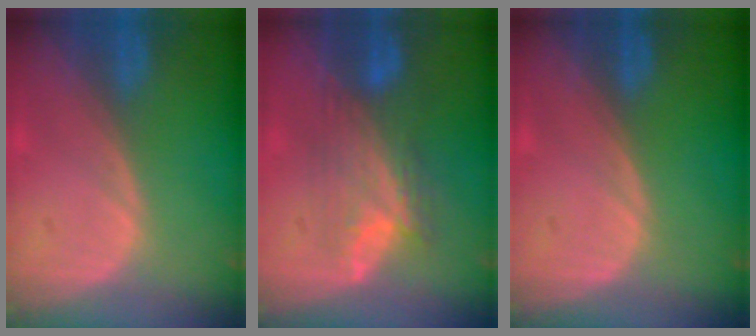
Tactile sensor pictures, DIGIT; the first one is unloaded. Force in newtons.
{"total": 7.6, "press": 7.2, "slide": 2.2}
{"total": 0.0}